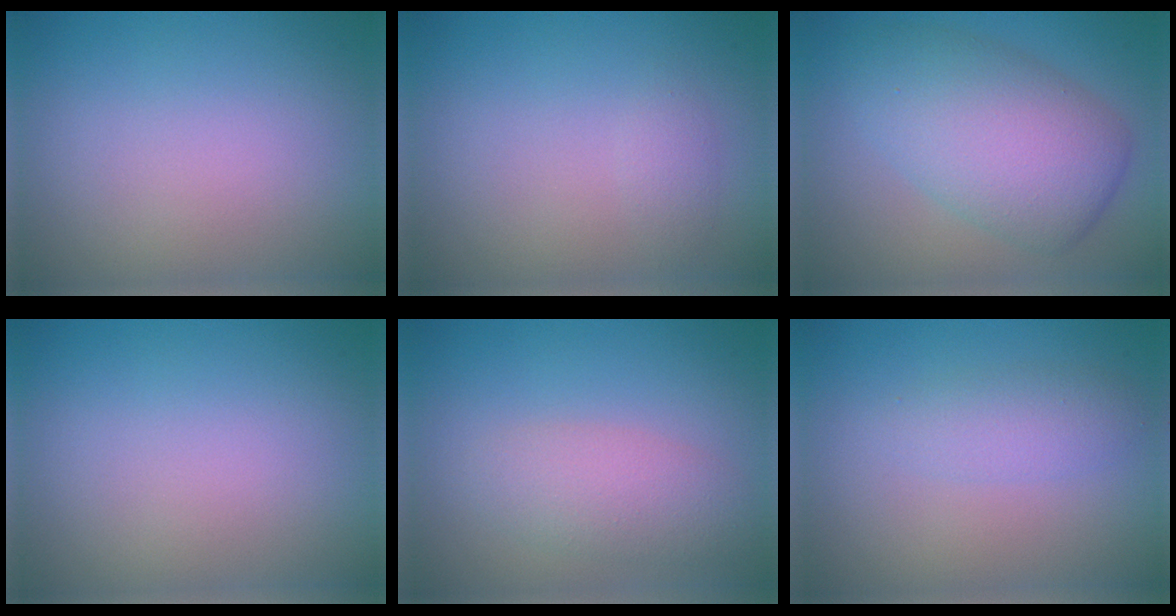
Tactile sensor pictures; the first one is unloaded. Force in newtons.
{"total": 0.9, "press": 0.9, "slide": 0.0}
{"total": 7.6, "press": 7.6, "slide": 0.2}
{"total": 0.0}
{"total": 3.2, "press": 3.2, "slide": 0.0}
{"total": 2.0, "press": 2.0, "slide": 0.0}